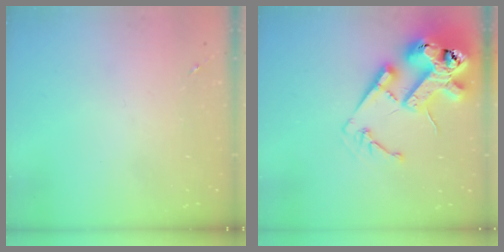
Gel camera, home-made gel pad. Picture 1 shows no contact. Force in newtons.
{"total": 24.1, "press": 23.9, "slide": 3.2}